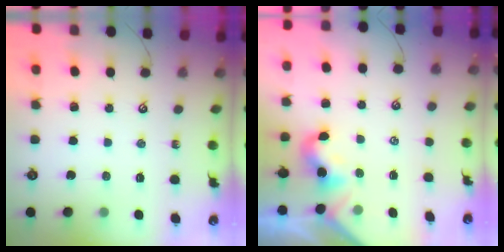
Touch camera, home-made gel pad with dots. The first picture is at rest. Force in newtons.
{"total": 0.6, "press": 0.4, "slide": 0.4}